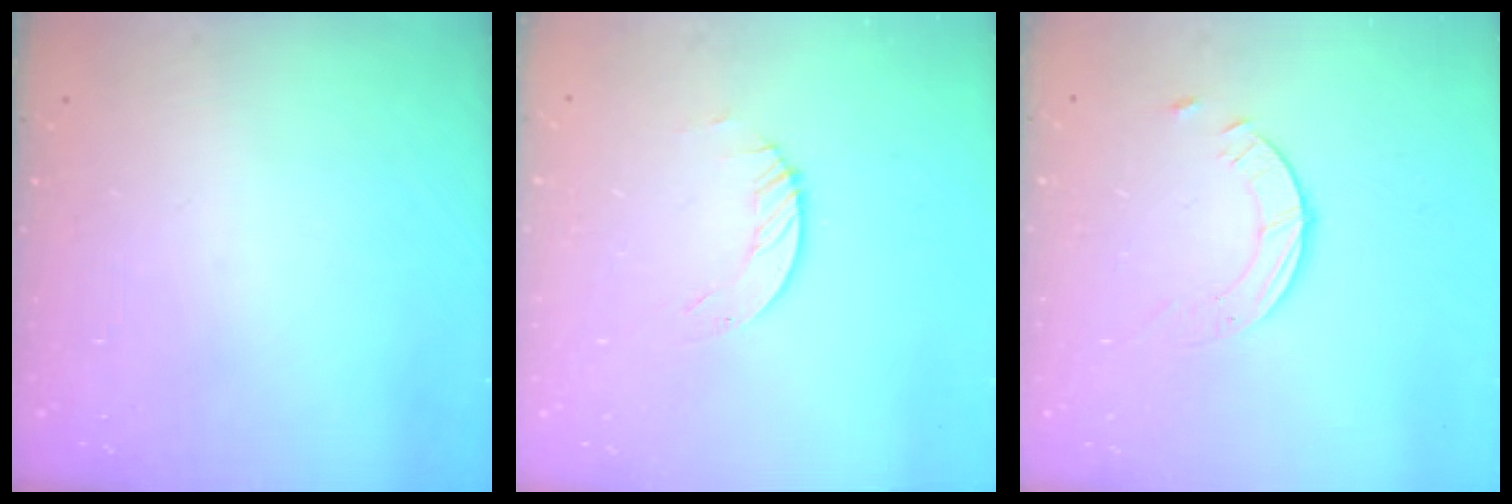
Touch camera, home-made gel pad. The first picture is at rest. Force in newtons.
{"total": 1.2, "press": 1.2, "slide": 0.2}
{"total": 2.3, "press": 2.3, "slide": 0.3}